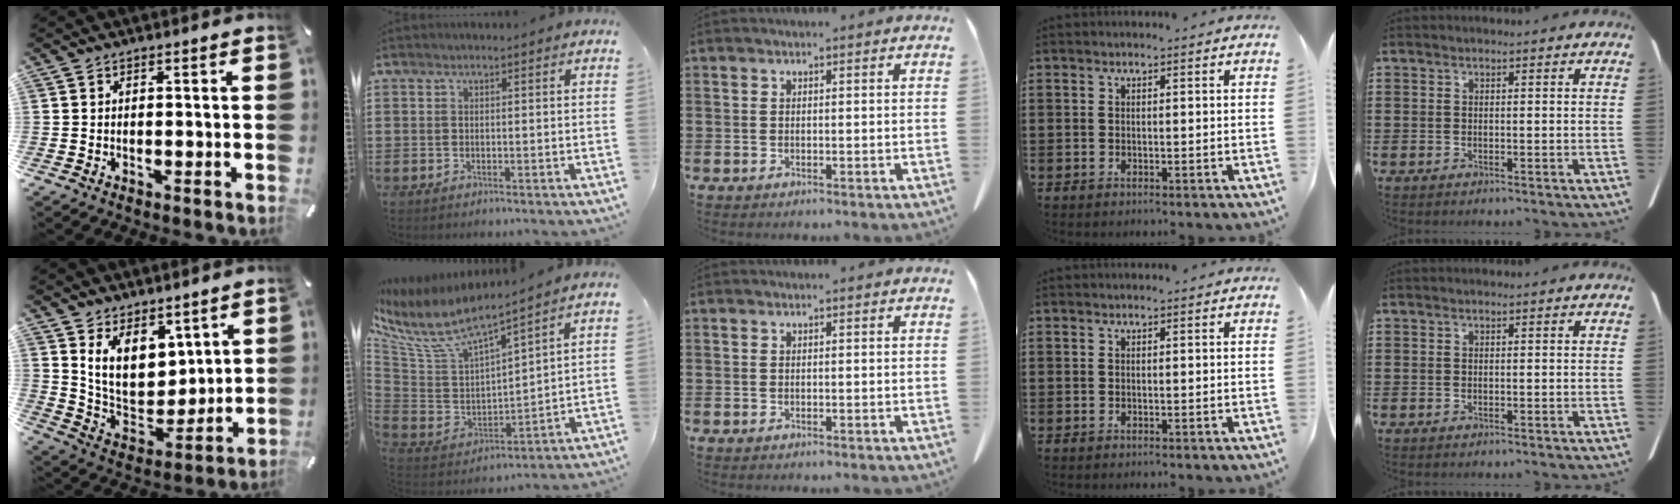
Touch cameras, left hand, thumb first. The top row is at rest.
{"thumb": {"total": 11.0, "force": [6.0, 7.9, 4.7], "torque": [-0.103, -0.052, 0.118]}, "index": {"total": 7.9, "force": [5.9, 2.2, 4.7], "torque": [-0.124, -0.044, 0.099]}}